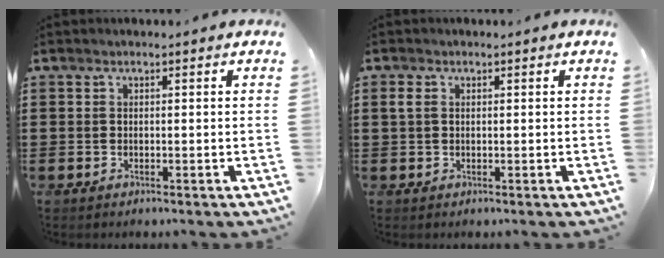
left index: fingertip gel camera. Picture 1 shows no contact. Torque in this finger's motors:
{"motor_torque": [0.25, 0.55, 0.03, 0.03]}